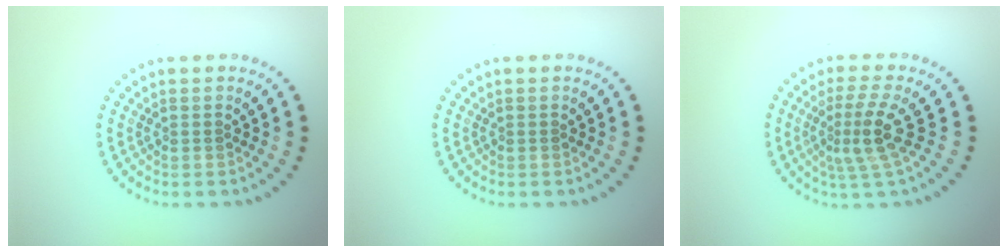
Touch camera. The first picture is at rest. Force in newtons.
{"total": 0.0}
{"total": 3.5, "press": 2.7, "slide": 2.2}